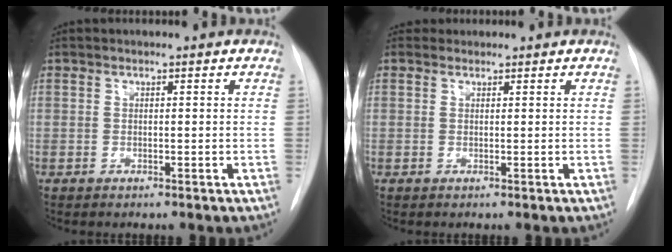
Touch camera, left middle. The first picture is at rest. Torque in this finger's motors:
{"motor_torque": [-0.14, 0.08, -0.05, -0.01]}